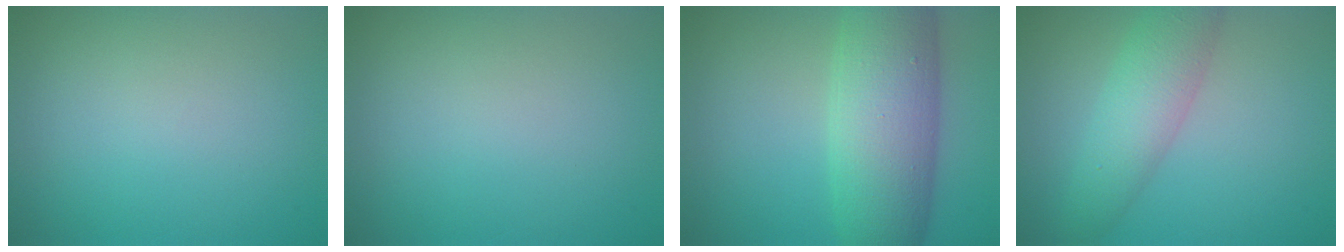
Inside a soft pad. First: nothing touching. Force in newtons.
{"total": 0.0}
{"total": 9.3, "press": 9.3, "slide": 0.2}
{"total": 4.6, "press": 4.6, "slide": 0.1}